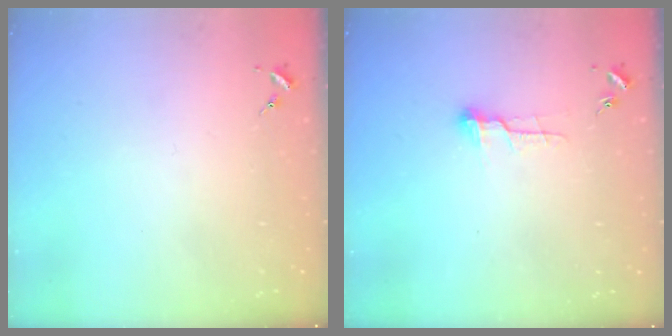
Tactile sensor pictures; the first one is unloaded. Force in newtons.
{"total": 8.7, "press": 8.7, "slide": 0.5}